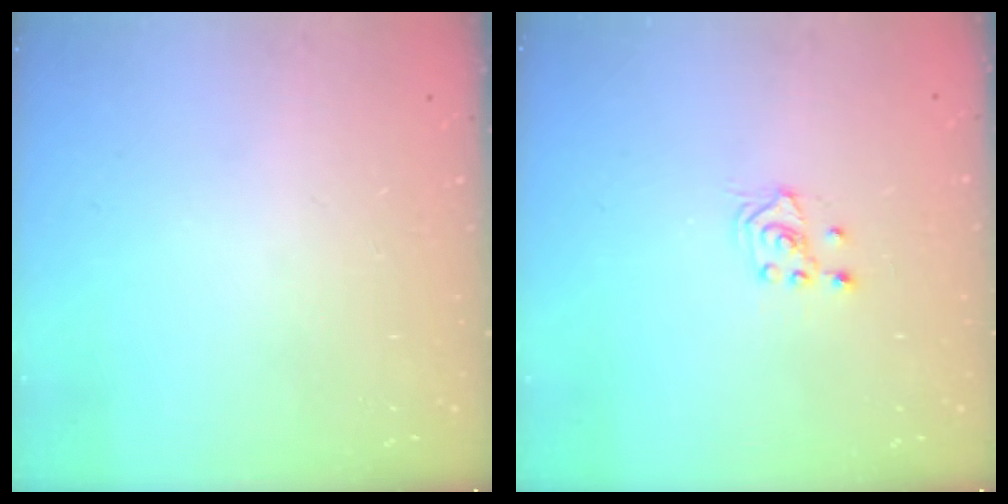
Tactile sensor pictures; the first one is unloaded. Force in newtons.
{"total": 2.1, "press": 2.0, "slide": 0.8}